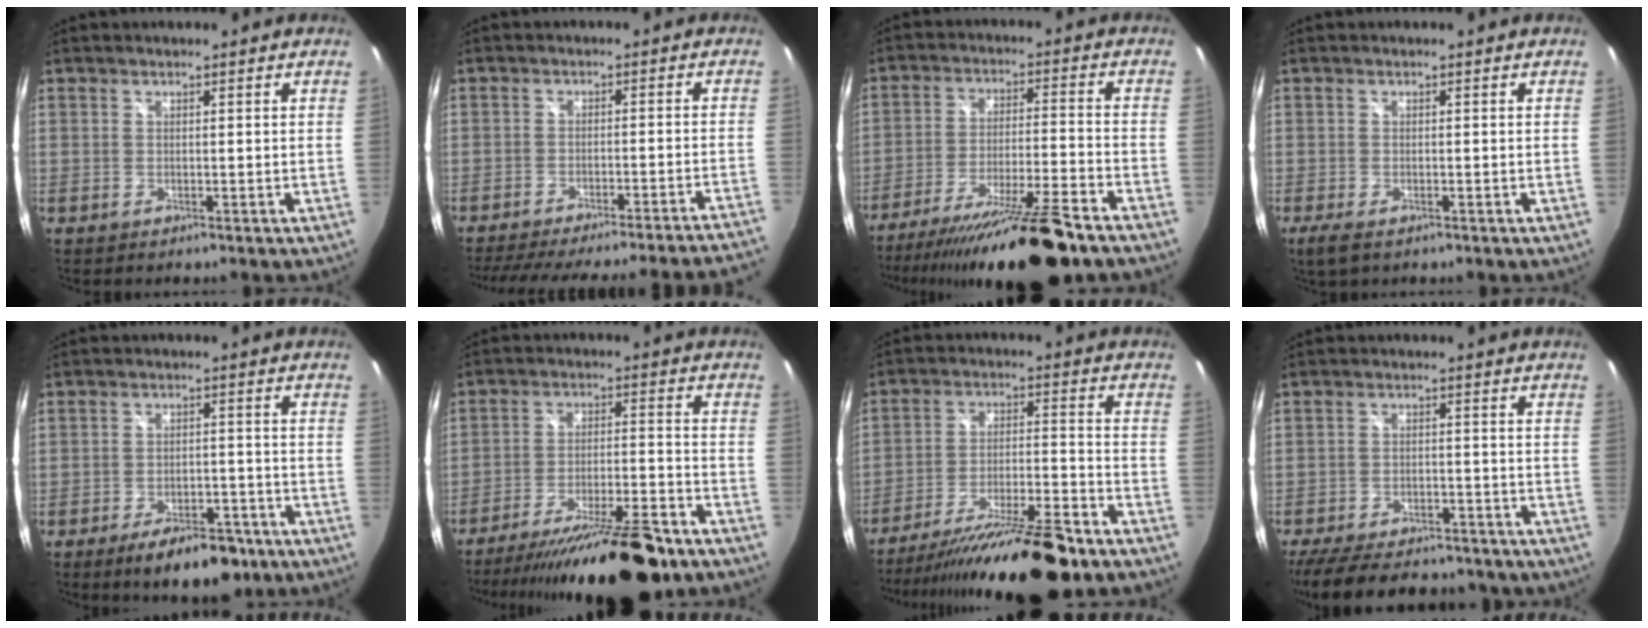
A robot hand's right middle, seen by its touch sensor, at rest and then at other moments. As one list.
[{"total": 22.8, "force": [-20.9, -1.0, 9.0], "torque": [-0.143, -0.028, -0.291]}, {"total": 20.1, "force": [-16.5, 0.9, 11.5], "torque": [-0.212, -0.039, -0.261]}, {"total": 3.6, "force": [-2.3, 1.4, 2.4], "torque": [-0.051, -0.014, -0.039]}, {"total": 10.5, "force": [-7.4, 4.4, 6.0], "torque": [-0.107, 0.002, -0.102]}, {"total": 21.9, "force": [-17.7, 4.2, 12.1], "torque": [-0.216, -0.036, -0.264]}, {"total": 20.9, "force": [-17.0, 2.4, 11.9], "torque": [-0.219, -0.042, -0.268]}, {"total": 21.9, "force": [-17.9, 7.8, 10.1], "torque": [-0.211, -0.018, -0.248]}]